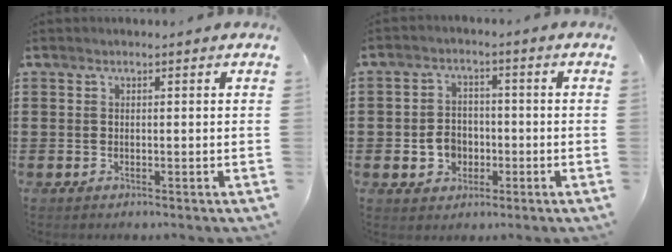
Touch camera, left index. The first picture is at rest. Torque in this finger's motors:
{"motor_torque": [0.34, 0.11, 0.23, 0.05]}